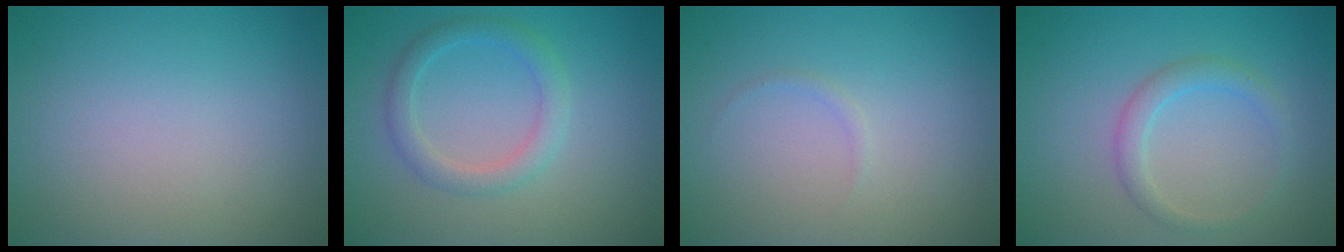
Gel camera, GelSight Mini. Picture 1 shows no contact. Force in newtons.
{"total": 2.6, "press": 2.6, "slide": 0.2}
{"total": 0.5, "press": 0.5, "slide": 0.0}
{"total": 2.0, "press": 2.0, "slide": 0.0}